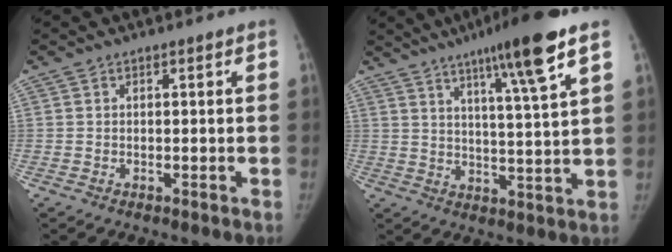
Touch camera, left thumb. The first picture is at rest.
{"total": 13.5, "force": [8.0, 0.2, 10.8], "torque": [-0.169, -0.032, 0.124]}